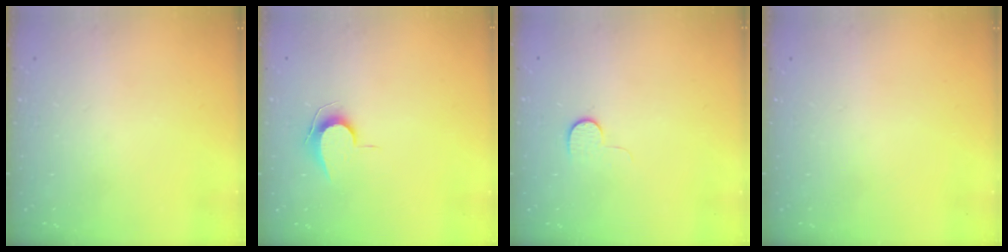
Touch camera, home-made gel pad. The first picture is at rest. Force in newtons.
{"total": 6.9, "press": 6.8, "slide": 0.7}
{"total": 4.8, "press": 4.7, "slide": 0.5}
{"total": 0.0}